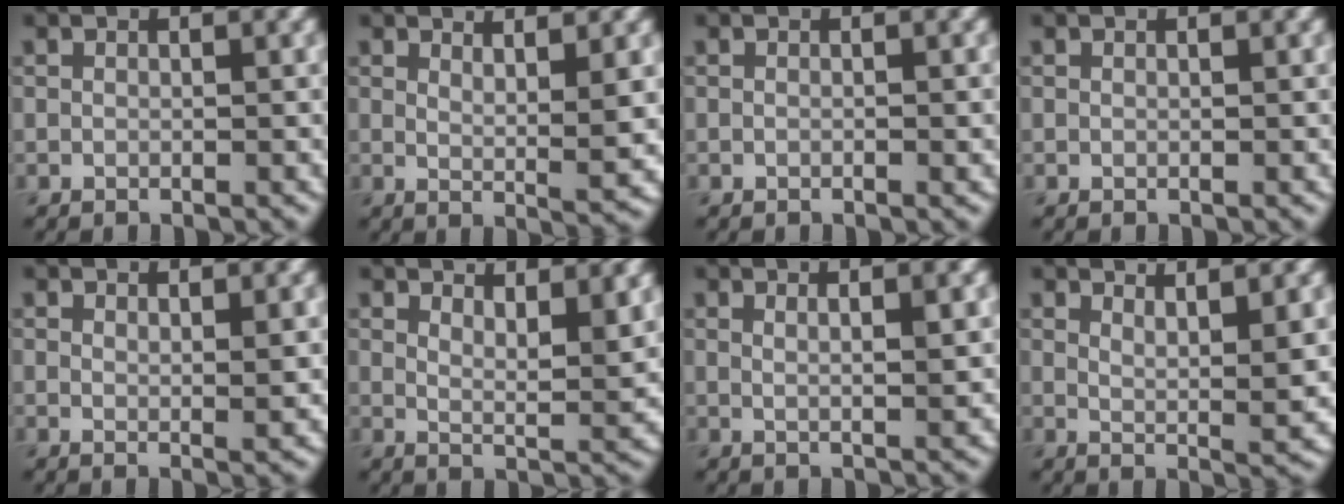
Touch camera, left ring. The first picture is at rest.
{"total": 4.1, "force": [2.3, 0.8, 3.3], "torque": [-0.043, -0.008, 0.037]}
{"total": 0.7, "force": [-0.2, 0.1, 0.6], "torque": [-0.012, -0.002, -0.006]}
{"total": 0.0}
{"total": 1.9, "force": [1.1, 0.4, 1.5], "torque": [-0.018, -0.005, 0.017]}
{"total": 5.7, "force": [3.7, 1.7, 4.0], "torque": [-0.048, 0.001, 0.057]}
{"total": 4.1, "force": [1.7, 1.3, 3.6], "torque": [-0.029, 0.010, 0.005]}
{"total": 4.6, "force": [2.9, 0.9, 3.4], "torque": [-0.044, -0.004, 0.049]}